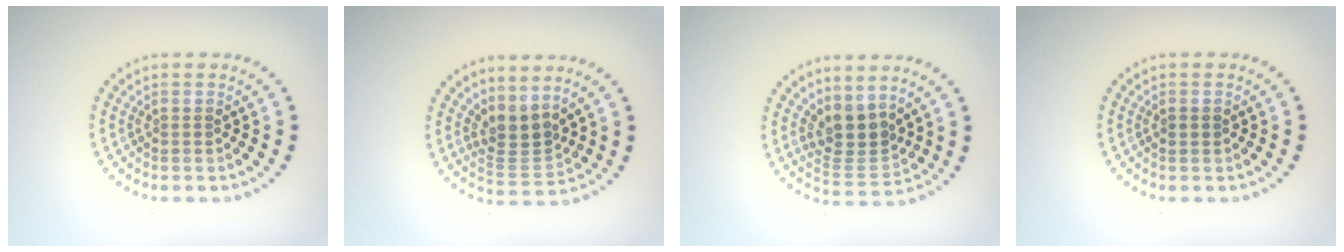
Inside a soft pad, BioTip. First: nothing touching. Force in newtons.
{"total": 2.8, "press": 2.0, "slide": 2.0}
{"total": 3.6, "press": 3.2, "slide": 1.6}
{"total": 0.9, "press": 0.9, "slide": 0.1}